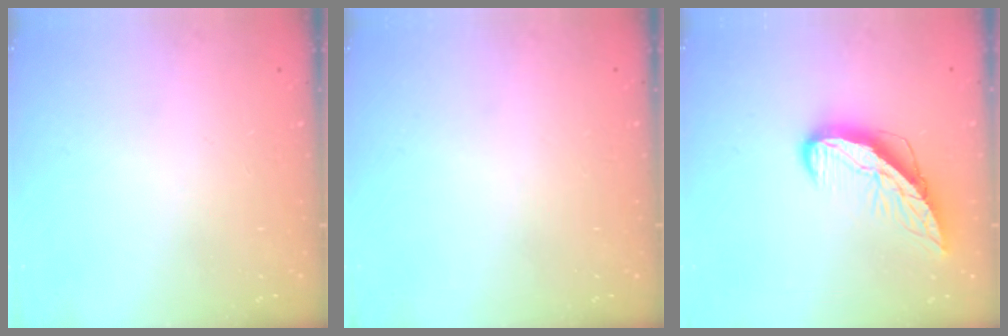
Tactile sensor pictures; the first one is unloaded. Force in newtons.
{"total": 0.0}
{"total": 9.9, "press": 9.9, "slide": 1.1}